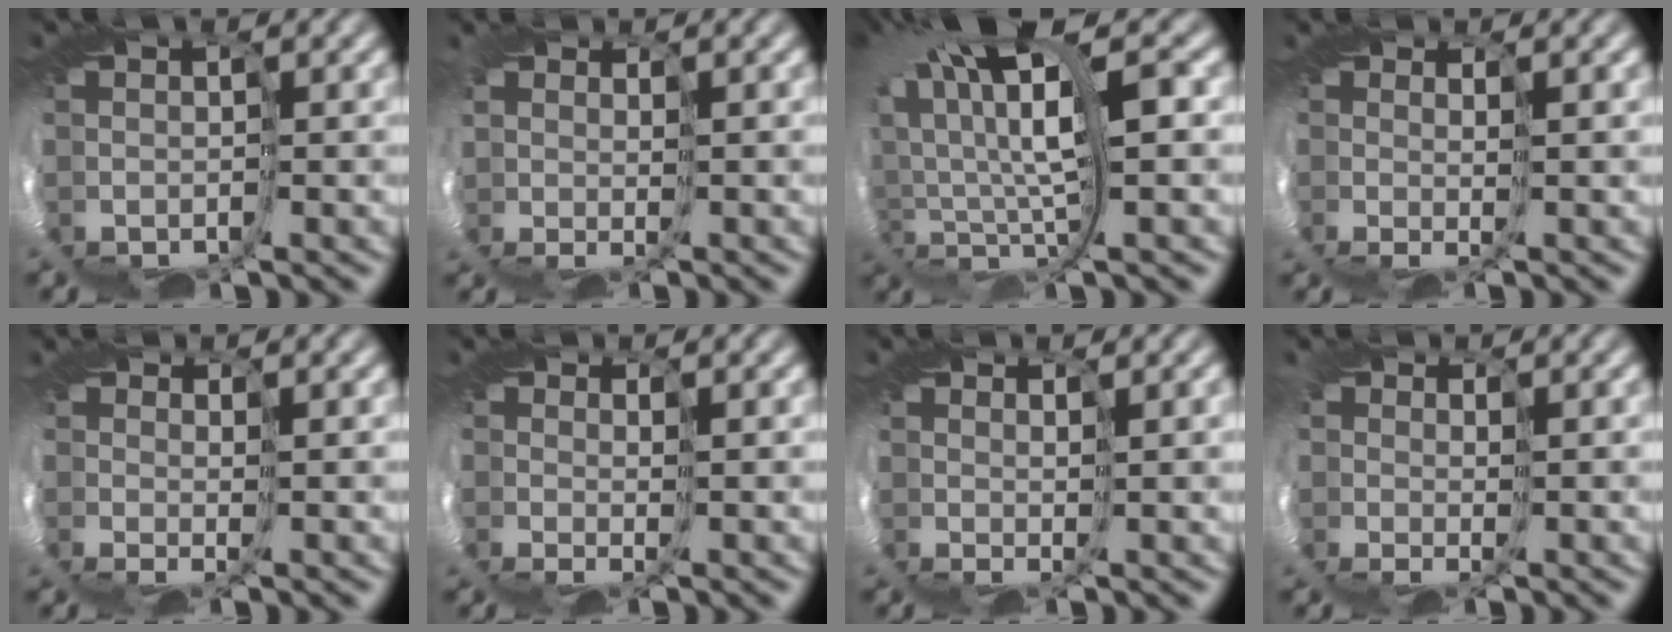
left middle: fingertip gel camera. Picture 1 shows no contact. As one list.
[{"total": 1.4, "force": [1.1, 0.7, 0.4], "torque": [-0.014, 0.000, 0.021]}, {"total": 12.1, "force": [4.7, 4.1, 10.4], "torque": [-0.212, 0.007, 0.090]}, {"total": 1.3, "force": [0.8, -0.4, 0.9], "torque": [-0.025, 0.000, 0.009]}, {"total": 0.8, "force": [0.7, -0.3, 0.4], "torque": [-0.014, 0.000, 0.009]}, {"total": 1.1, "force": [0.5, 0.2, 0.9], "torque": [-0.026, 0.000, 0.007]}, {"total": 2.8, "force": [1.8, 0.3, 2.2], "torque": [-0.031, 0.012, 0.021]}, {"total": 2.8, "force": [0.3, 2.0, 1.9], "torque": [-0.031, -0.001, 0.006]}]